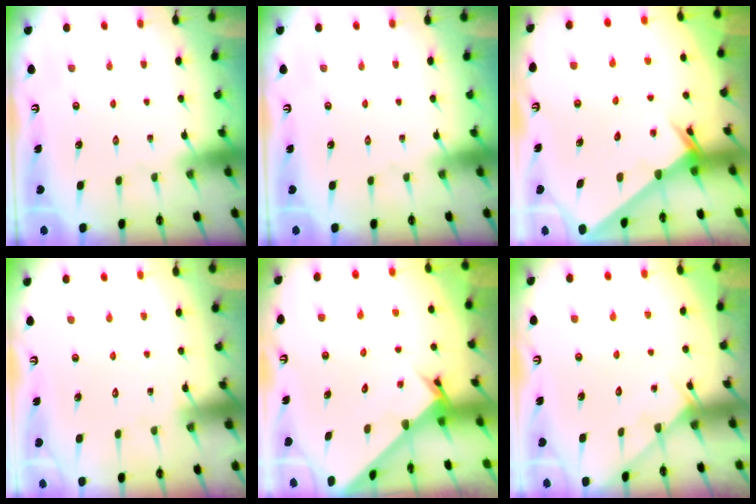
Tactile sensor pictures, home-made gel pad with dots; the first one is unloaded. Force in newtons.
{"total": 0.0}
{"total": 2.7, "press": 2.7, "slide": 0.3}
{"total": 5.7, "press": 5.7, "slide": 0.5}
{"total": 2.7, "press": 2.7, "slide": 0.2}
{"total": 5.4, "press": 5.4, "slide": 0.5}